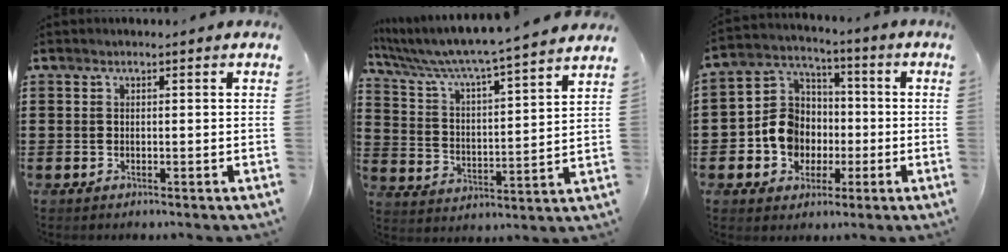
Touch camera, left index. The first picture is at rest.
{"total": 6.1, "force": [5.5, -0.7, 2.4], "torque": [-0.072, -0.046, 0.085]}
{"total": 8.8, "force": [-1.6, 8.0, 3.4], "torque": [-0.104, 0.016, -0.028]}